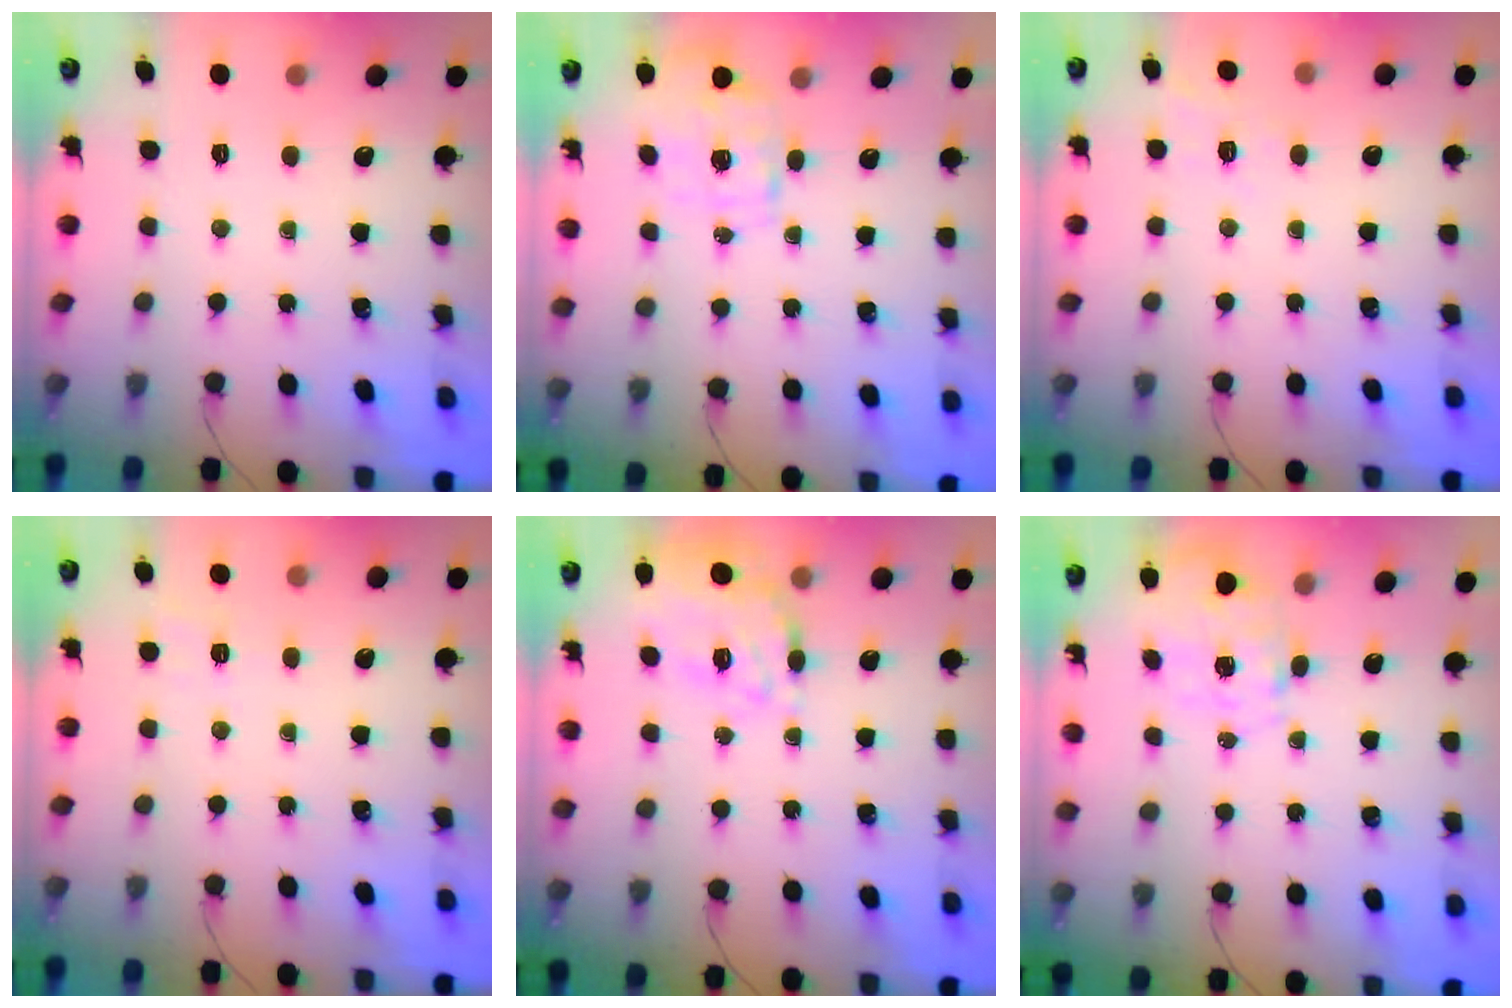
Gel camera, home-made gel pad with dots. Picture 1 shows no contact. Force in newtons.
{"total": 1.7, "press": 1.6, "slide": 0.5}
{"total": 7.7, "press": 7.4, "slide": 2.1}
{"total": 2.8, "press": 2.2, "slide": 1.8}
{"total": 13.5, "press": 12.8, "slide": 4.4}
{"total": 8.1, "press": 8.1, "slide": 0.7}